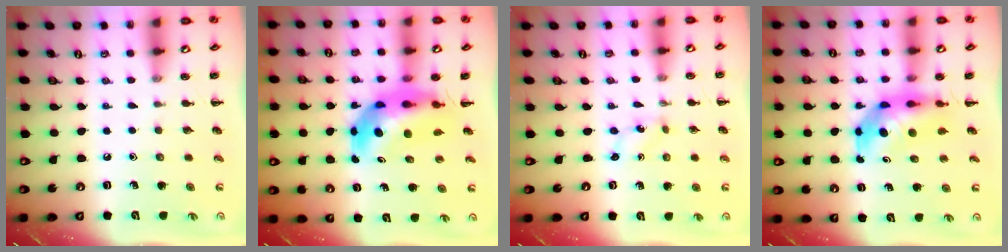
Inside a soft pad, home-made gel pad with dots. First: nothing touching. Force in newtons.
{"total": 9.9, "press": 9.4, "slide": 3.1}
{"total": 0.6, "press": 0.5, "slide": 0.2}
{"total": 6.5, "press": 6.2, "slide": 1.8}